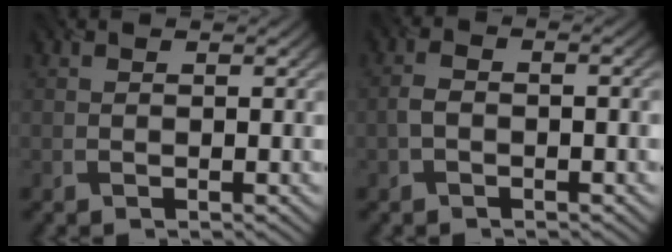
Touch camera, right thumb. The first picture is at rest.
{"total": 2.4, "force": [-0.8, 1.0, 2.0], "torque": [-0.045, 0.002, -0.020]}